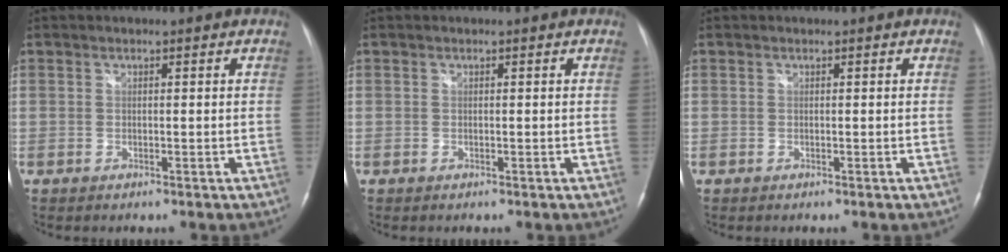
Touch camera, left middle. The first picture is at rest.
{"total": 0.0}
{"total": 0.0}